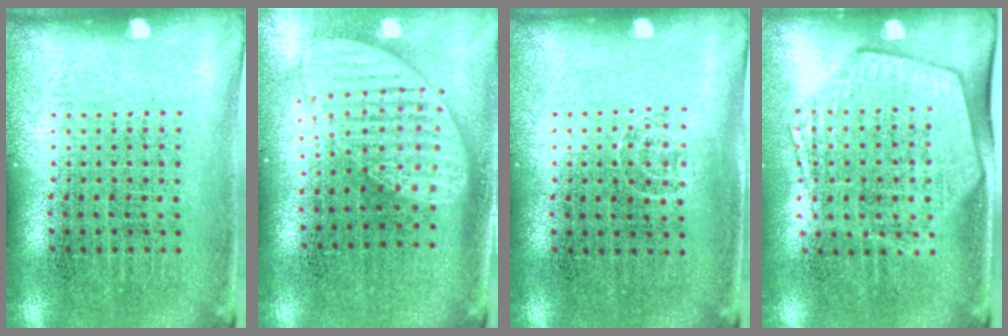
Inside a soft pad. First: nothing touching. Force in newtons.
{"total": 1.9, "press": 1.5, "slide": 1.2}
{"total": 0.7, "press": 0.5, "slide": 0.5}
{"total": 1.9, "press": 1.7, "slide": 0.9}